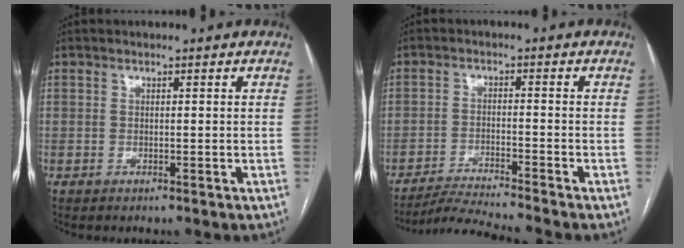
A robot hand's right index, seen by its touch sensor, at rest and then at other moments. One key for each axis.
{"total": 7.5, "fx": -6.9, "fy": -2.2, "fz": 1.9, "tx": -0.023, "ty": -0.018, "tz": -0.124}